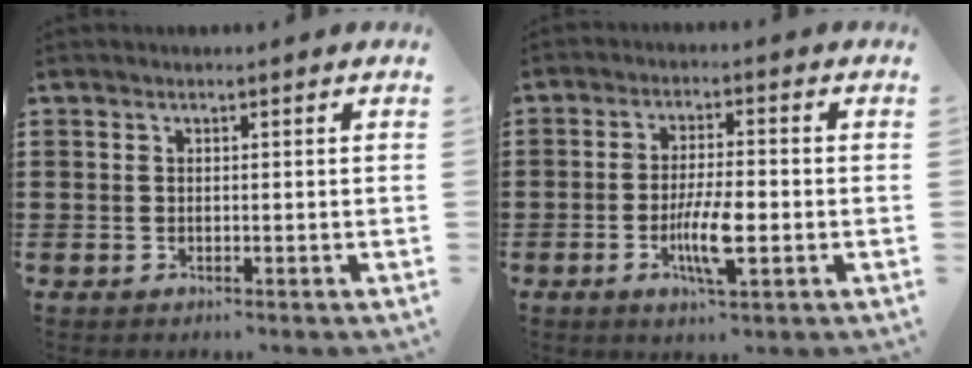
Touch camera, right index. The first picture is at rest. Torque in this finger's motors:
{"motor_torque": [1.26, 0.75, 0.24, 0.09]}